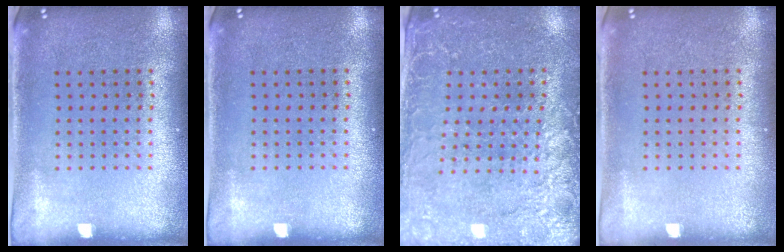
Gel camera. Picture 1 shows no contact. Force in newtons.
{"total": 0.0}
{"total": 2.9, "press": 2.8, "slide": 0.7}
{"total": 0.0}